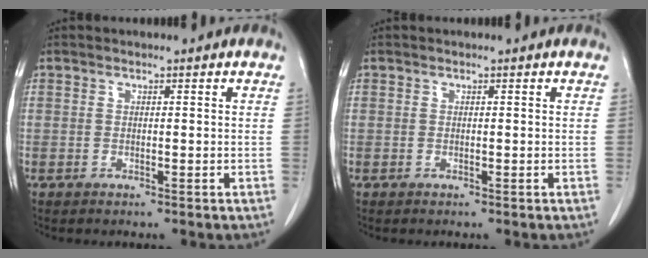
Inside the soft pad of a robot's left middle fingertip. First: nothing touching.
{"total": 0.0}